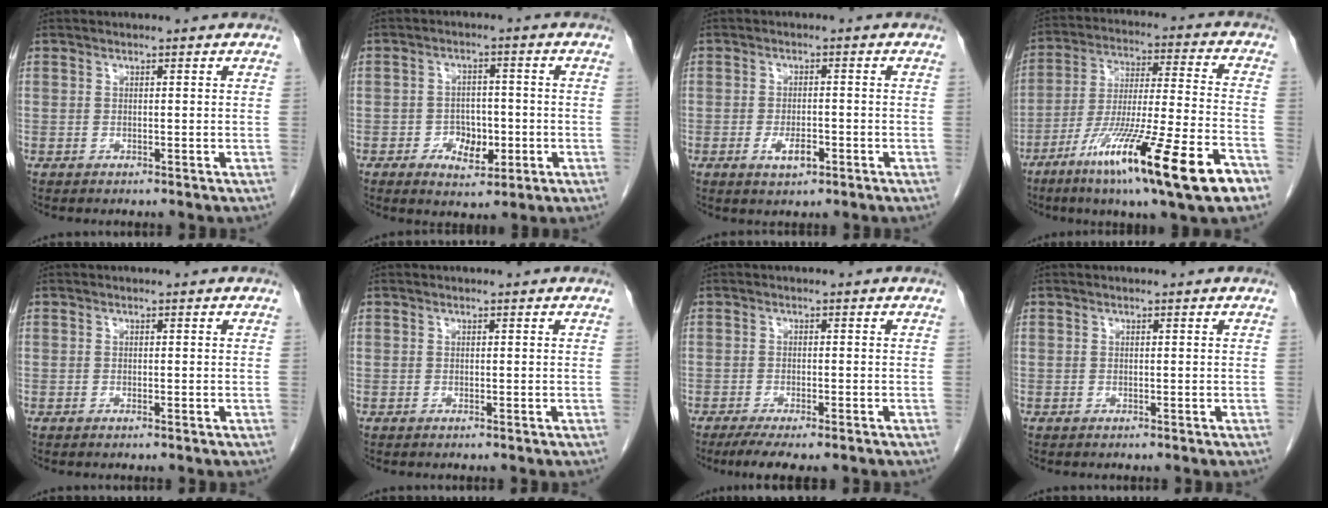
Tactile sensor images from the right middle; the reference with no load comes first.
{"total": 5.2, "force": [-1.7, 3.1, 3.8], "torque": [-0.056, 0.004, -0.020]}
{"total": 3.2, "force": [-1.4, 1.2, 2.7], "torque": [-0.050, 0.000, -0.021]}
{"total": 21.2, "force": [-11.8, 0.5, 17.6], "torque": [-0.279, -0.052, -0.203]}
{"total": 0.0}
{"total": 0.0}
{"total": 6.4, "force": [-4.9, 1.1, 3.9], "torque": [-0.060, -0.015, -0.076]}
{"total": 0.0}